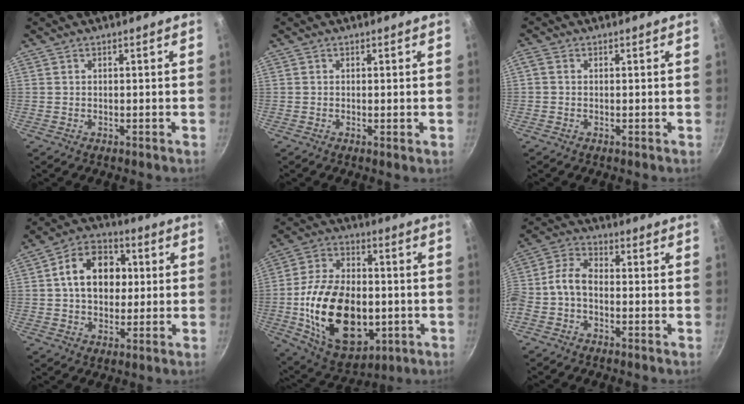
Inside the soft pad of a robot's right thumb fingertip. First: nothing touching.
{"total": 0.8, "force": [0.0, 0.0, 0.8], "torque": [-0.014, -0.003, -0.002]}
{"total": 1.2, "force": [-0.1, 0.7, 0.9], "torque": [-0.030, 0.005, -0.005]}
{"total": 13.3, "force": [1.8, 9.8, 8.8], "torque": [-0.104, 0.019, 0.013]}
{"total": 24.1, "force": [-3.6, 15.2, 18.4], "torque": [-0.308, 0.017, -0.046]}
{"total": 6.9, "force": [-2.1, 4.2, 5.1], "torque": [-0.113, 0.041, -0.055]}